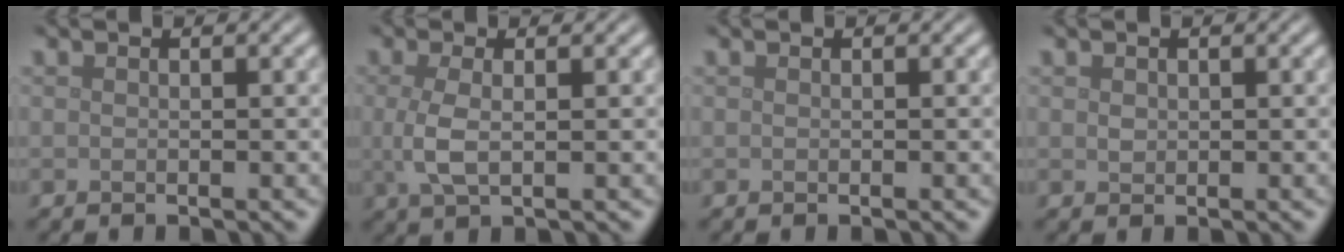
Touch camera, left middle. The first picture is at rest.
{"total": 2.7, "force": [0.1, 1.0, 2.5], "torque": [-0.061, -0.003, 0.001]}
{"total": 0.0}
{"total": 0.7, "force": [0.3, 0.5, 0.3], "torque": [-0.008, -0.001, 0.007]}